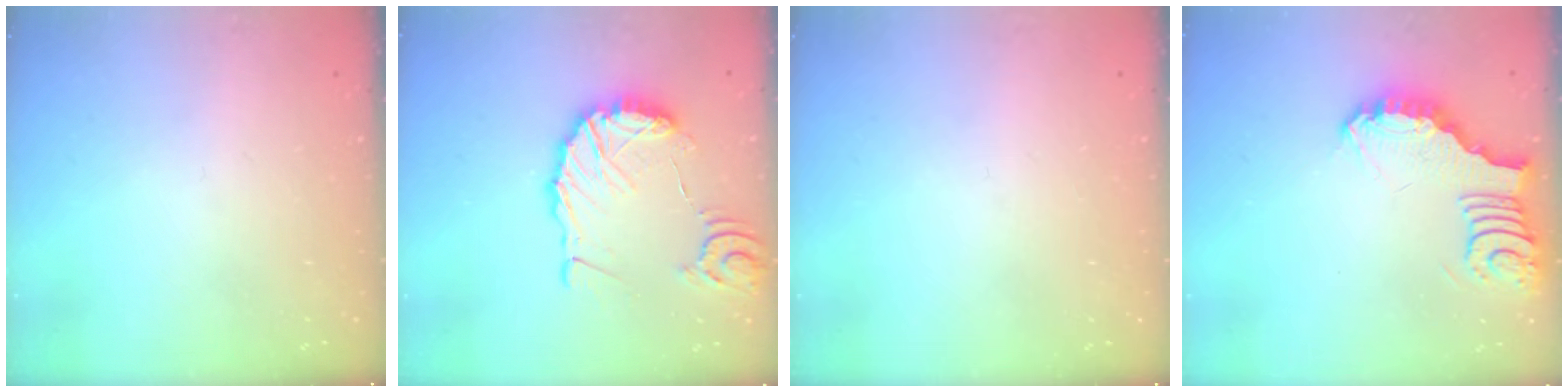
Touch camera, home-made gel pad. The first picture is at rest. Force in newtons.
{"total": 12.8, "press": 12.7, "slide": 1.7}
{"total": 0.0}
{"total": 4.0, "press": 4.0, "slide": 0.3}